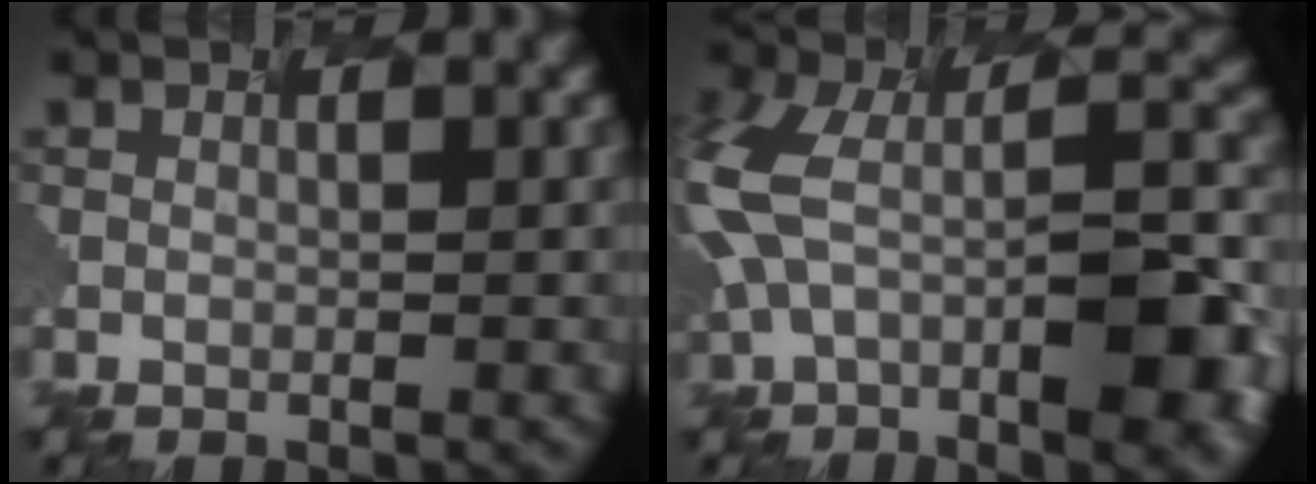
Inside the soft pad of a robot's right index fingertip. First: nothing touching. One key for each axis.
{"total": 12.1, "fx": -3.0, "fy": 5.3, "fz": 10.4, "tx": -0.220, "ty": -0.002, "tz": -0.033}